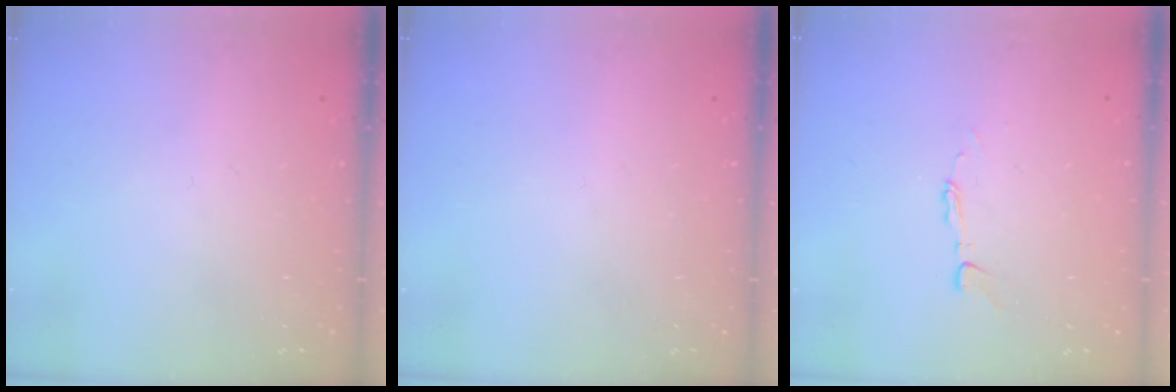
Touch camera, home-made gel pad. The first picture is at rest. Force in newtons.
{"total": 0.0}
{"total": 2.9, "press": 2.9, "slide": 0.2}